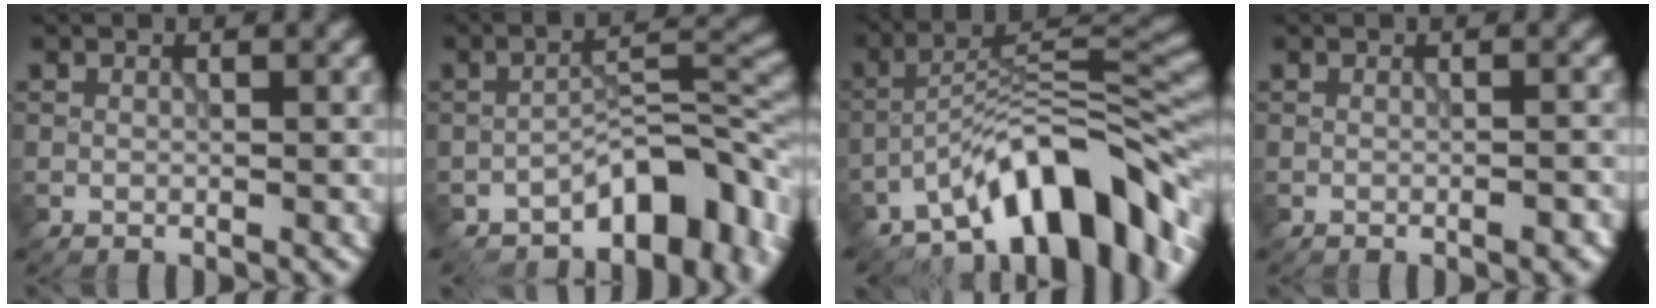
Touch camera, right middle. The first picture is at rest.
{"total": 7.8, "force": [-4.8, 3.4, 5.1], "torque": [-0.049, 0.009, -0.081]}
{"total": 11.3, "force": [-7.2, 4.2, 7.7], "torque": [-0.096, 0.015, -0.138]}
{"total": 1.1, "force": [-0.5, 0.3, 0.9], "torque": [-0.012, 0.001, -0.008]}